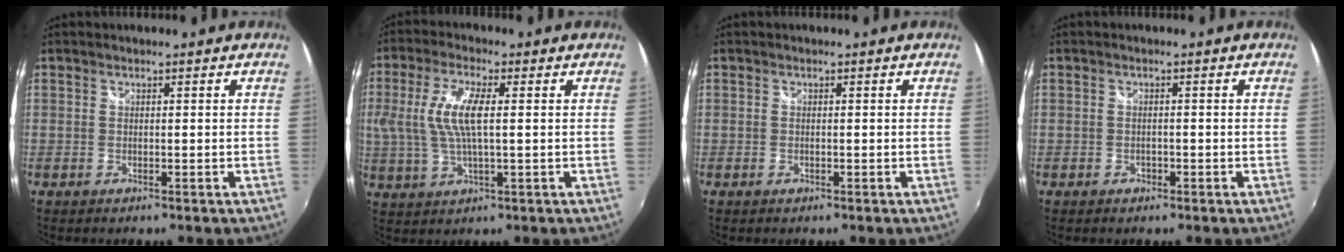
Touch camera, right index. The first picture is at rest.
{"total": 9.8, "force": [1.1, 2.9, 9.3], "torque": [-0.189, 0.003, 0.024]}
{"total": 0.0}
{"total": 1.3, "force": [-0.6, 1.1, 0.4], "torque": [-0.008, -0.002, -0.008]}